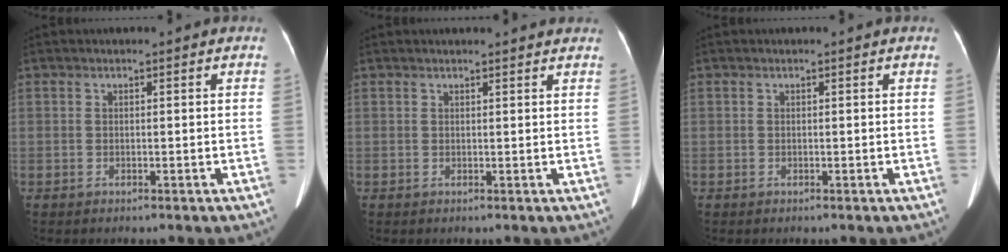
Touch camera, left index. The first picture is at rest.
{"total": 5.2, "force": [5.0, 0.5, 1.4], "torque": [-0.015, 0.020, 0.048]}
{"total": 0.0}